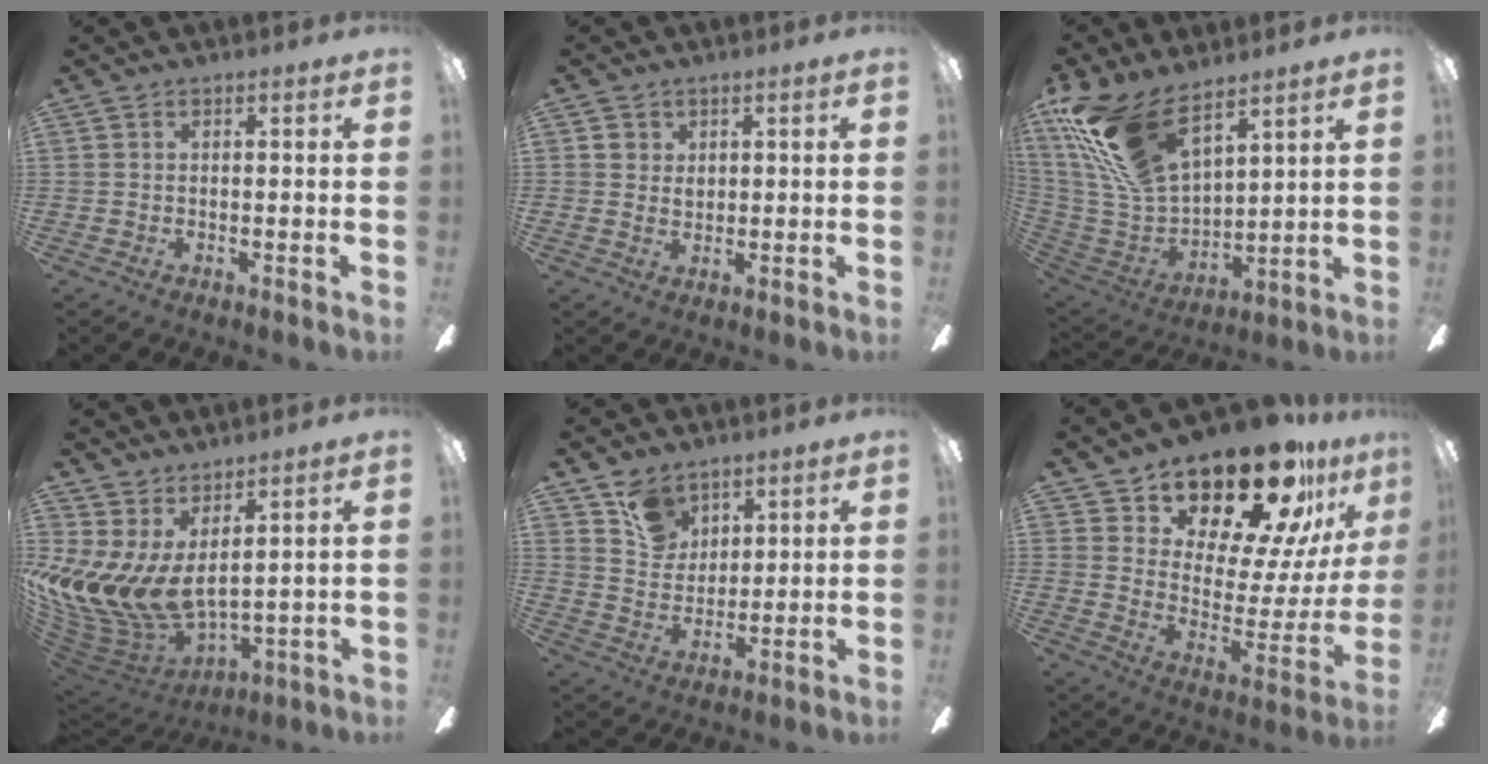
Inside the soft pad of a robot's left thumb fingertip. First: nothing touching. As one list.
[{"total": 2.3, "force": [0.8, 1.9, 0.9], "torque": [-0.012, 0.003, 0.012]}, {"total": 20.7, "force": [13.5, 8.7, 13.0], "torque": [-0.304, -0.066, 0.242]}, {"total": 11.7, "force": [2.2, 6.6, 9.3], "torque": [-0.229, -0.049, 0.049]}, {"total": 8.7, "force": [6.3, 5.5, 2.3], "torque": [-0.041, -0.024, 0.120]}, {"total": 22.6, "force": [18.6, 8.1, 10.0], "torque": [-0.144, -0.142, 0.317]}]